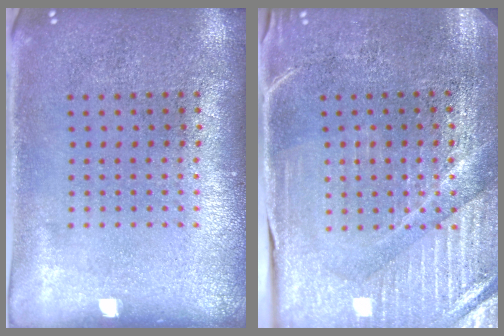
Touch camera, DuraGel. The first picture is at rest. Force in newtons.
{"total": 3.8, "press": 3.8, "slide": 0.7}